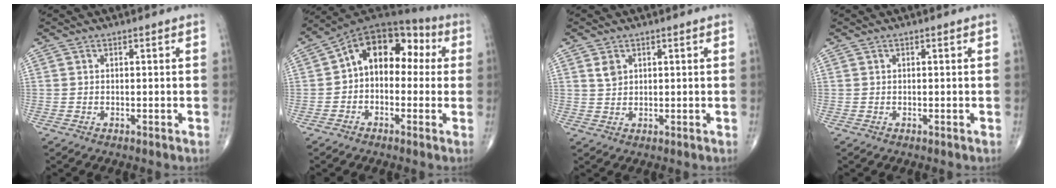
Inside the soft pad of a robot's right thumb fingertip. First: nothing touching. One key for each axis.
{"total": 13.8, "fx": 1.4, "fy": 9.2, "fz": 10.1, "tx": -0.107, "ty": 0.052, "tz": 0.004}
{"total": 2.3, "fx": 1.1, "fy": 1.6, "fz": 1.2, "tx": -0.017, "ty": -0.005, "tz": 0.024}
{"total": 0.0}